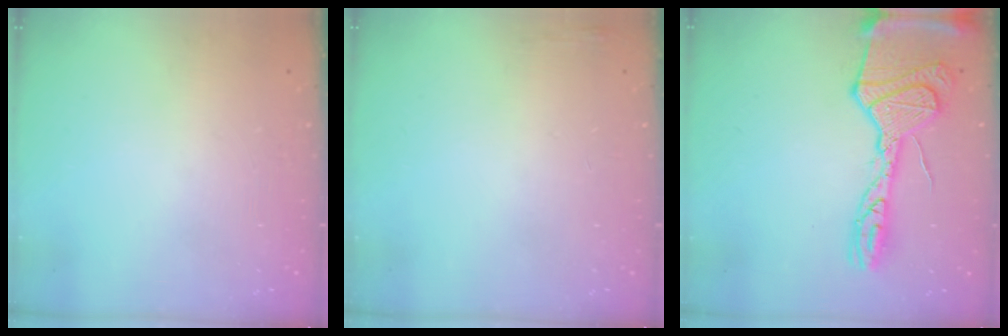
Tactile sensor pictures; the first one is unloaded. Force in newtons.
{"total": 3.5, "press": 3.1, "slide": 1.6}
{"total": 19.1, "press": 19.0, "slide": 1.7}